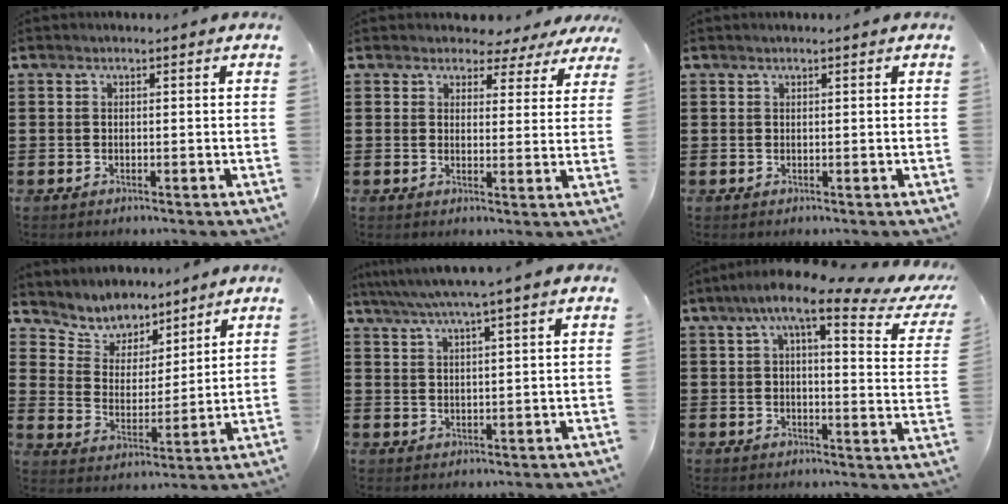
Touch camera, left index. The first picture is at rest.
{"total": 3.3, "force": [2.9, 1.6, 0.4], "torque": [-0.017, -0.008, 0.049]}
{"total": 0.0}
{"total": 6.0, "force": [5.3, 2.8, -0.7], "torque": [-0.030, -0.036, 0.095]}
{"total": 4.4, "force": [3.3, -0.5, 2.8], "torque": [-0.062, -0.011, 0.056]}
{"total": 9.6, "force": [6.5, 1.5, 7.0], "torque": [-0.125, -0.025, 0.100]}